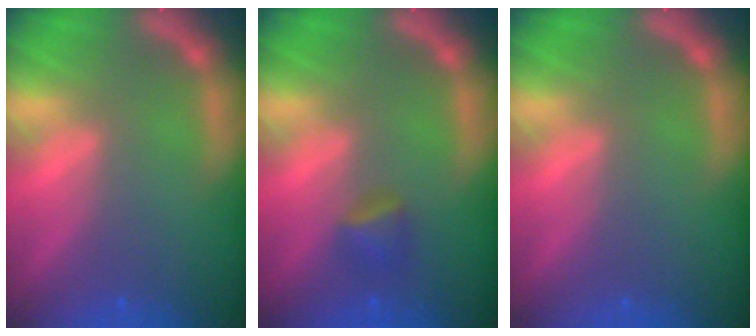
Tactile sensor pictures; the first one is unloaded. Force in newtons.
{"total": 1.9}
{"total": 0.0}